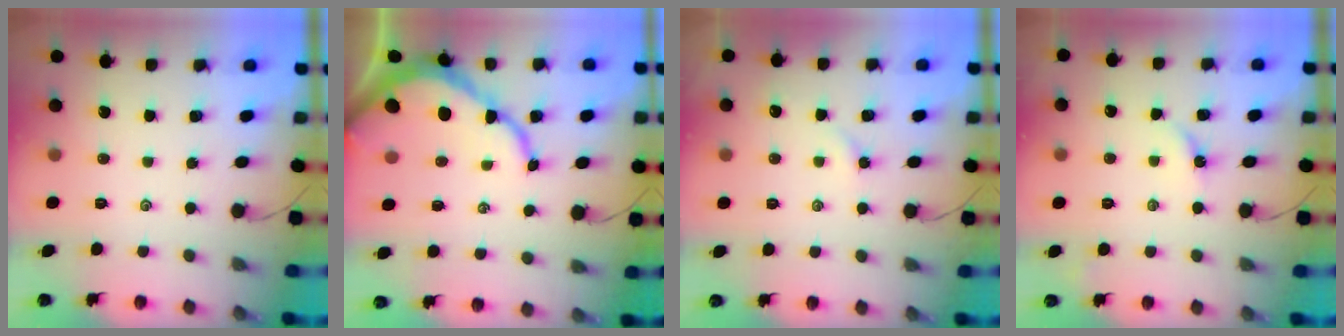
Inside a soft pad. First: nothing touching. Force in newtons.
{"total": 10.7, "press": 10.6, "slide": 1.3}
{"total": 1.7, "press": 1.6, "slide": 0.4}
{"total": 3.4, "press": 3.3, "slide": 0.6}